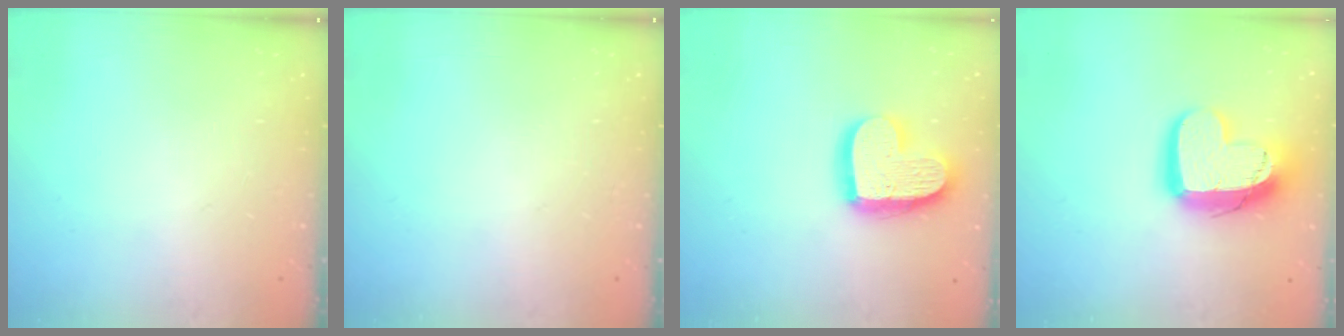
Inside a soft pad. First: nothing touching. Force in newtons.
{"total": 0.0}
{"total": 17.2, "press": 17.1, "slide": 1.4}
{"total": 17.0, "press": 17.0, "slide": 1.7}